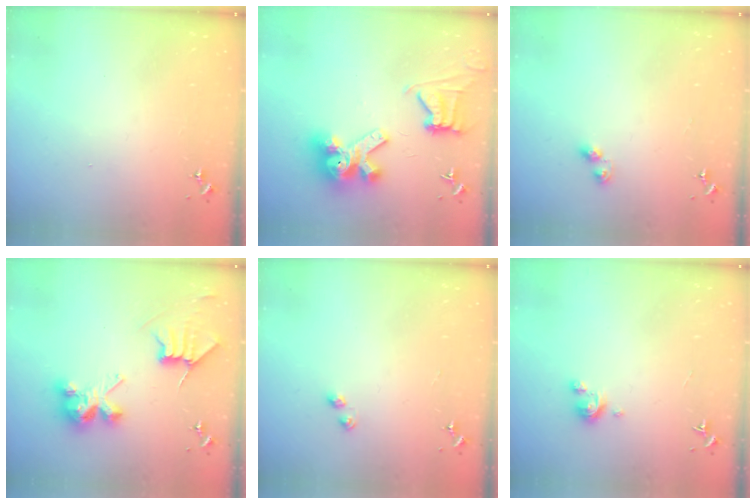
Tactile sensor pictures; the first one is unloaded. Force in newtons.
{"total": 13.5, "press": 13.4, "slide": 1.7}
{"total": 4.8, "press": 4.5, "slide": 1.7}
{"total": 8.2, "press": 8.1, "slide": 0.8}
{"total": 3.6, "press": 3.6, "slide": 0.4}
{"total": 3.1, "press": 3.1, "slide": 0.3}